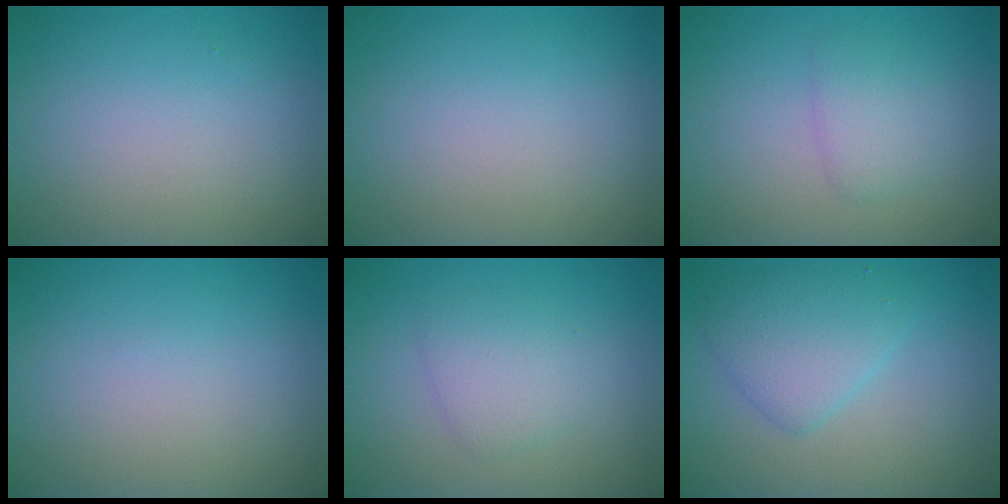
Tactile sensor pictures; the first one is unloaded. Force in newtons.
{"total": 0.0}
{"total": 2.1, "press": 2.1, "slide": 0.1}
{"total": 0.0}
{"total": 2.4, "press": 2.4, "slide": 0.3}
{"total": 3.6, "press": 3.6, "slide": 0.2}